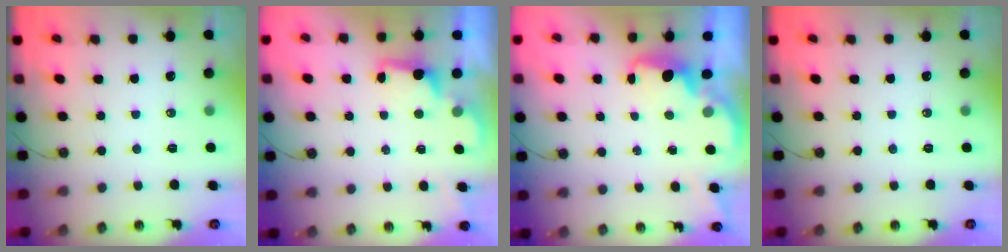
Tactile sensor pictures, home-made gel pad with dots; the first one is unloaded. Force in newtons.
{"total": 2.5, "press": 2.4, "slide": 0.6}
{"total": 1.9, "press": 1.7, "slide": 0.7}
{"total": 0.0}